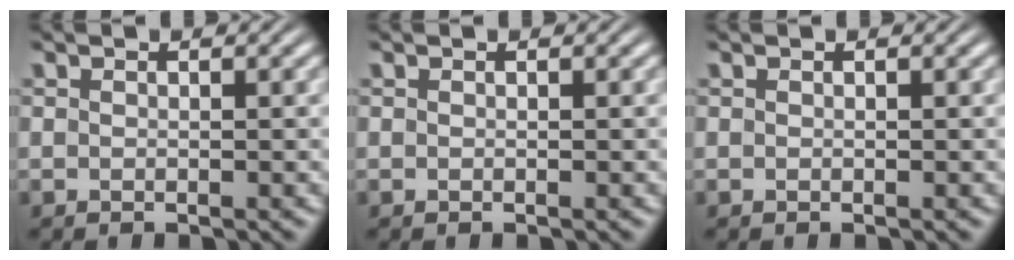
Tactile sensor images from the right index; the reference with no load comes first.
{"total": 0.0}
{"total": 0.0}